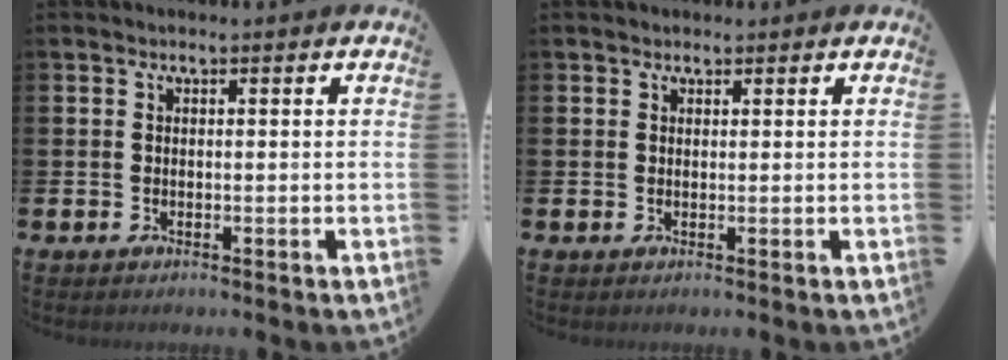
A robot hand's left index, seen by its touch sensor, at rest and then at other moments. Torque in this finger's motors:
{"motor_torque": [0.57, -1.47, 0.02, 0.00]}